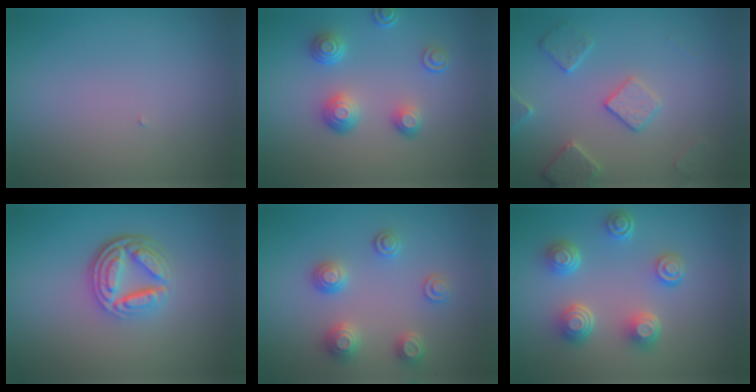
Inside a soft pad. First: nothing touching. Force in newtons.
{"total": 3.6, "press": 2.9, "slide": 2.2}
{"total": 3.2, "press": 3.1, "slide": 0.8}
{"total": 5.0, "press": 3.5, "slide": 3.6}
{"total": 2.9, "press": 2.8, "slide": 0.6}
{"total": 5.1, "press": 3.8, "slide": 3.4}